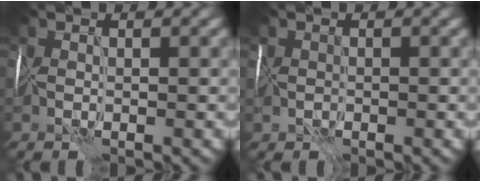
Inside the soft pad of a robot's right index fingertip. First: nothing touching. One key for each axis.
{"total": 1.2, "fx": -0.8, "fy": 0.9, "fz": -0.4, "tx": 0.001, "ty": -0.003, "tz": -0.015}